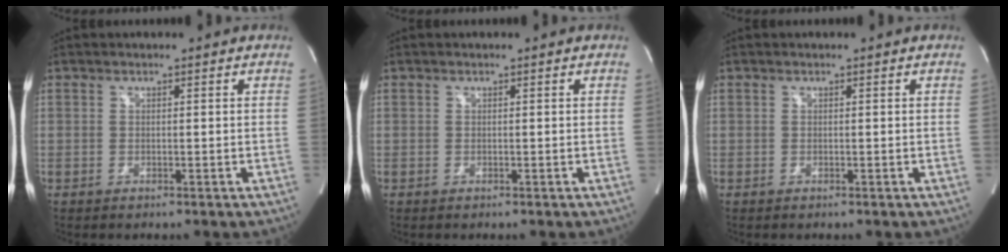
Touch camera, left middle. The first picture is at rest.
{"total": 0.0}
{"total": 0.0}